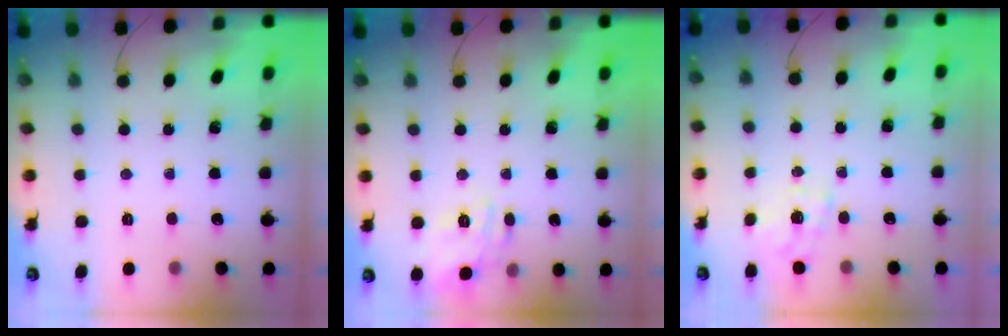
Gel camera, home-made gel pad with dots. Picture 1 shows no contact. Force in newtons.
{"total": 12.4, "press": 12.4, "slide": 0.9}
{"total": 1.0, "press": 0.7, "slide": 0.7}